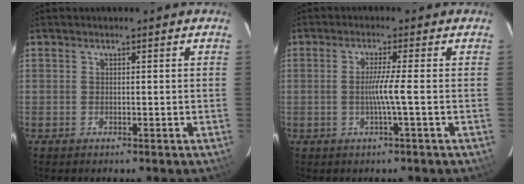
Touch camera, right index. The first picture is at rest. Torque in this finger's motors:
{"motor_torque": [0.60, -0.22, 0.33, 0.11]}